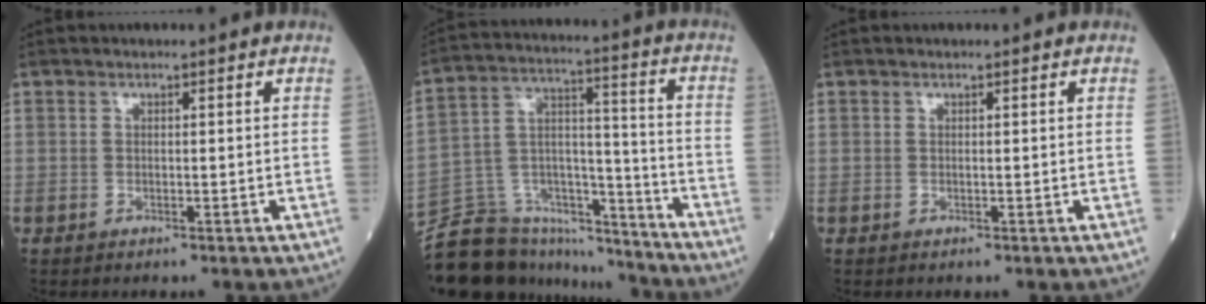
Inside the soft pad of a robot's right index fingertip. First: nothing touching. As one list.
[{"total": 17.5, "force": [-16.0, 6.0, 4.1], "torque": [-0.072, 0.055, -0.260]}, {"total": 0.0}]